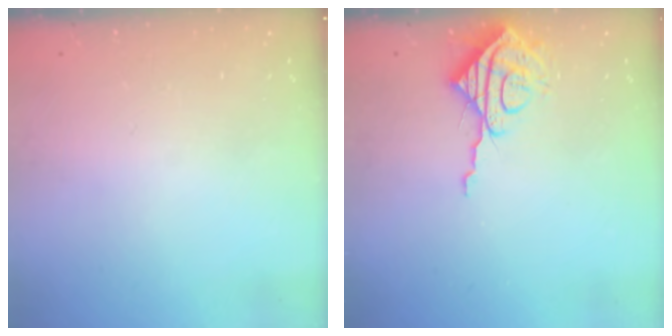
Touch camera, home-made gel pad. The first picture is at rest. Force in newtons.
{"total": 9.7, "press": 9.7, "slide": 1.0}